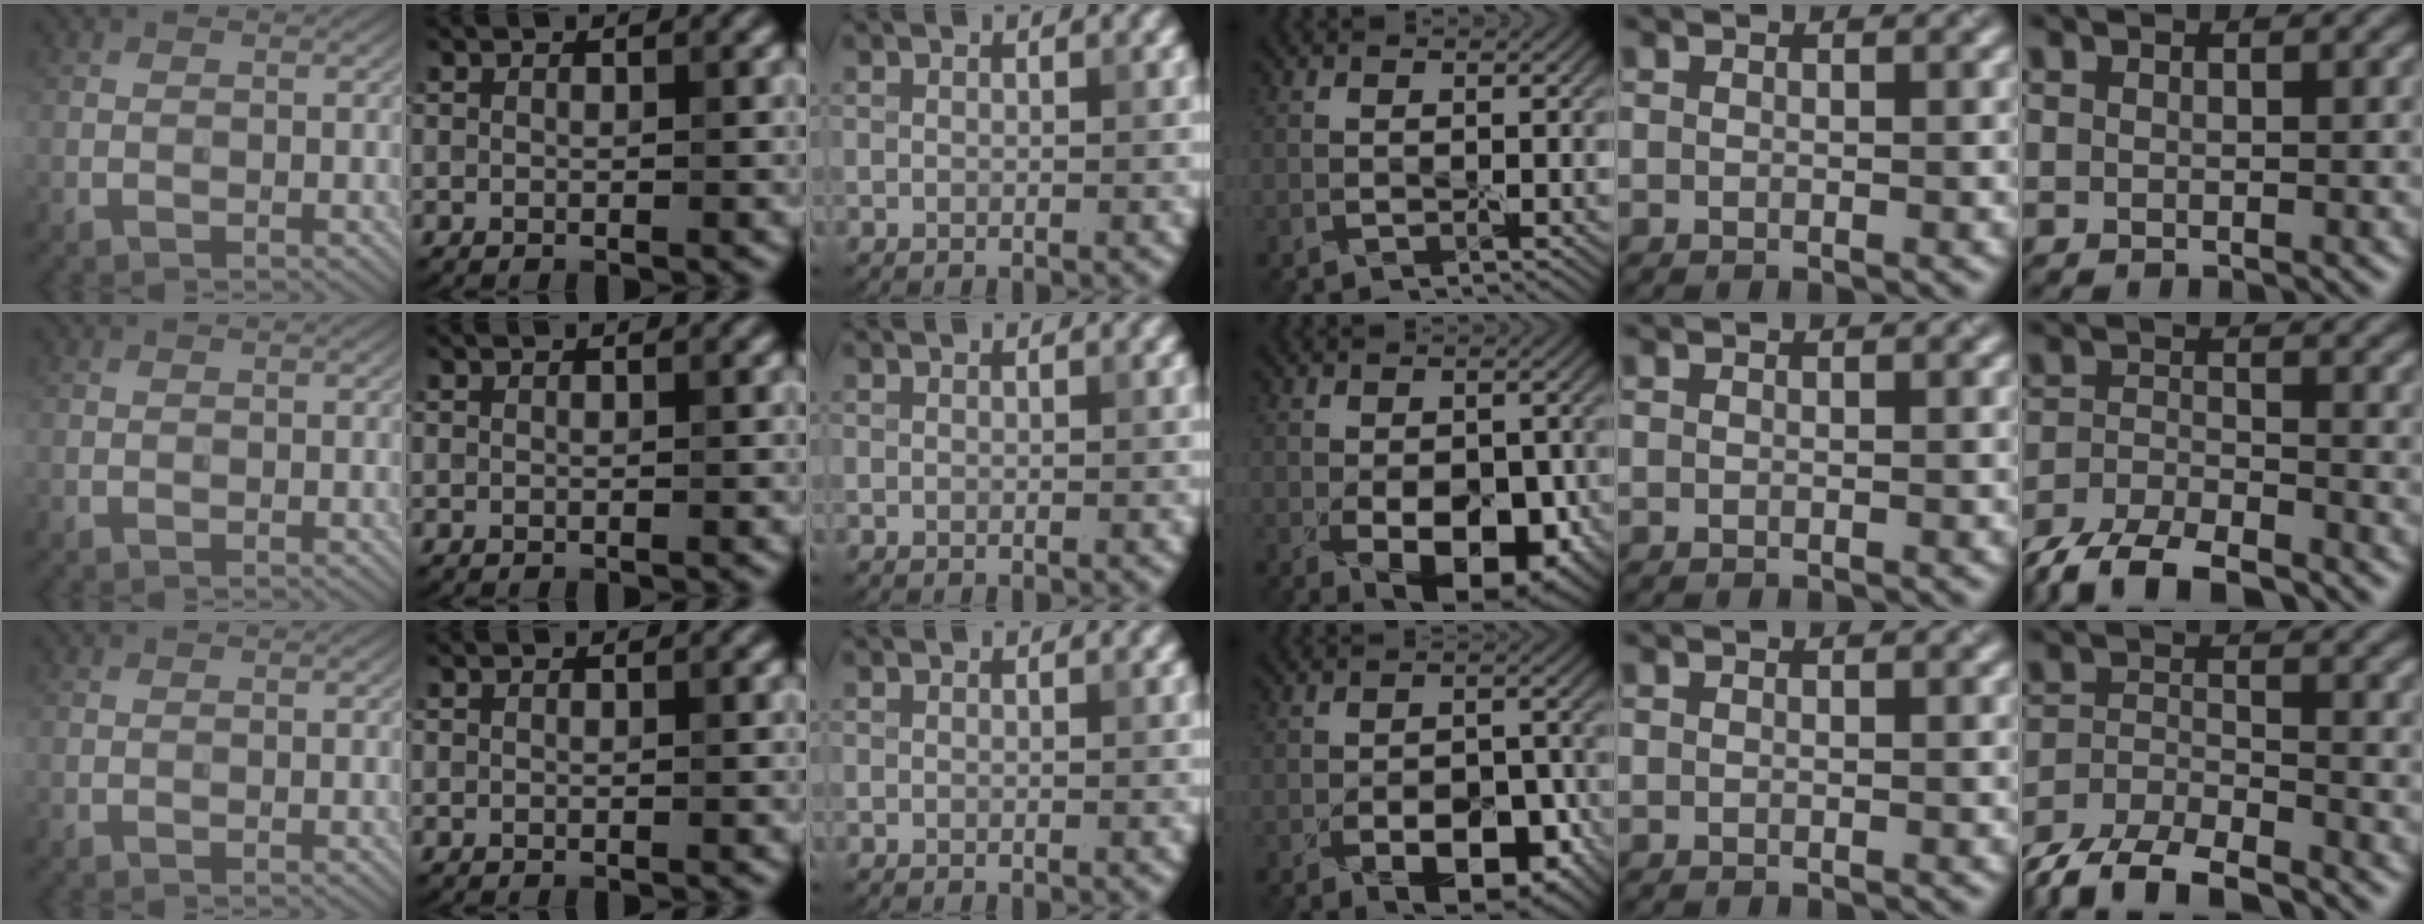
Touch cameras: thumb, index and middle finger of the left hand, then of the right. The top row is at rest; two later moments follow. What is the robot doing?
{"motion": "peel", "object": "velcro strap"}